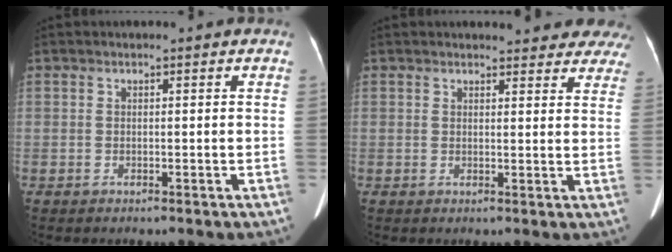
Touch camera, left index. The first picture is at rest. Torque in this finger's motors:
{"motor_torque": [0.93, -1.20, 0.08, 0.06]}